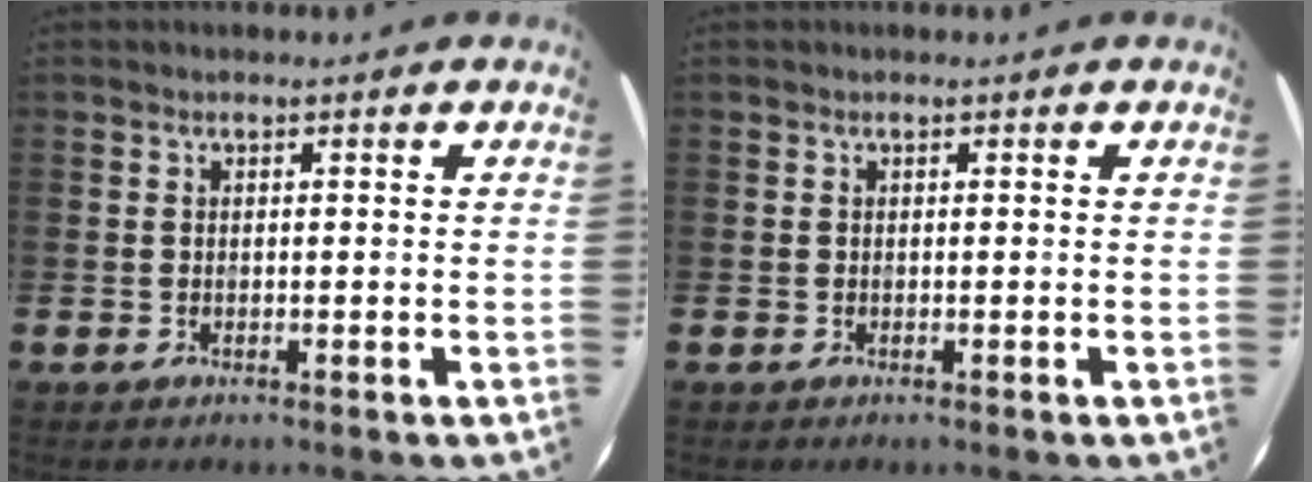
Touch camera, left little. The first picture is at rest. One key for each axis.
{"total": 0.0}